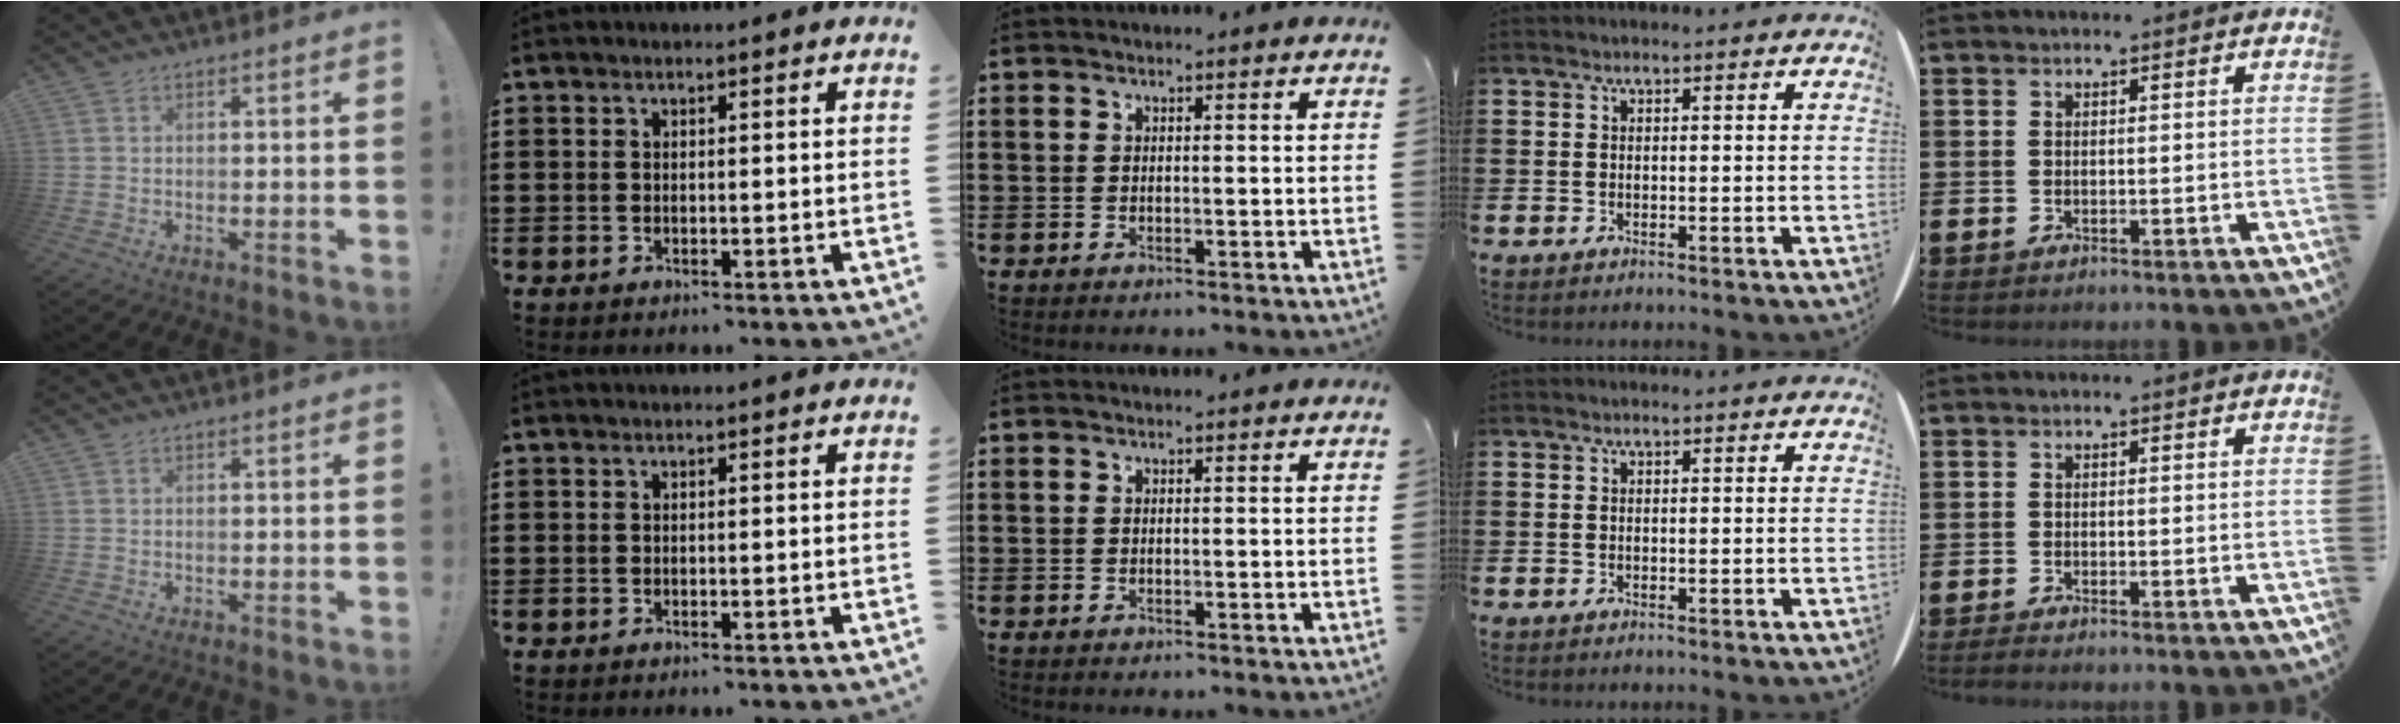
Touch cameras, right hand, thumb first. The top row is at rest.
{"little": {"total": 0.8, "force": [-0.7, 0.0, 0.3], "torque": [-0.007, -0.002, -0.013]}}